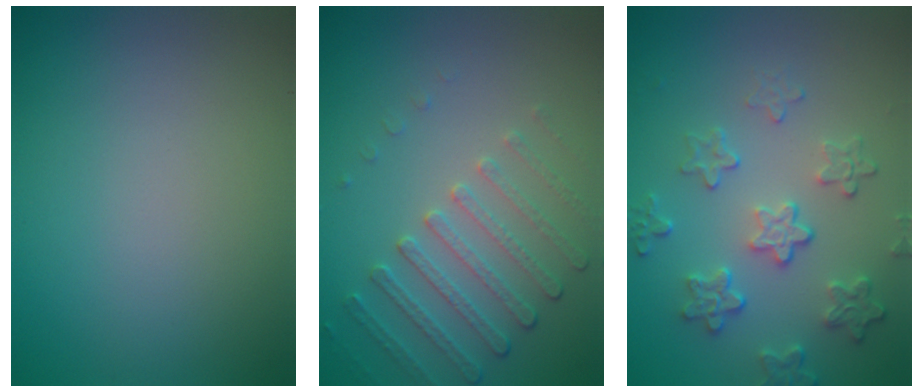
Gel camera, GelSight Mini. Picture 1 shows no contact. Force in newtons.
{"total": 2.5, "press": 2.2, "slide": 1.3}
{"total": 4.1, "press": 3.2, "slide": 2.6}